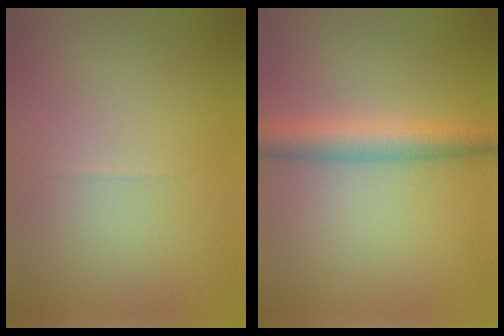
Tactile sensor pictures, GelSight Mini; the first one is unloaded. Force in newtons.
{"total": 3.7, "press": 3.7, "slide": 0.1}